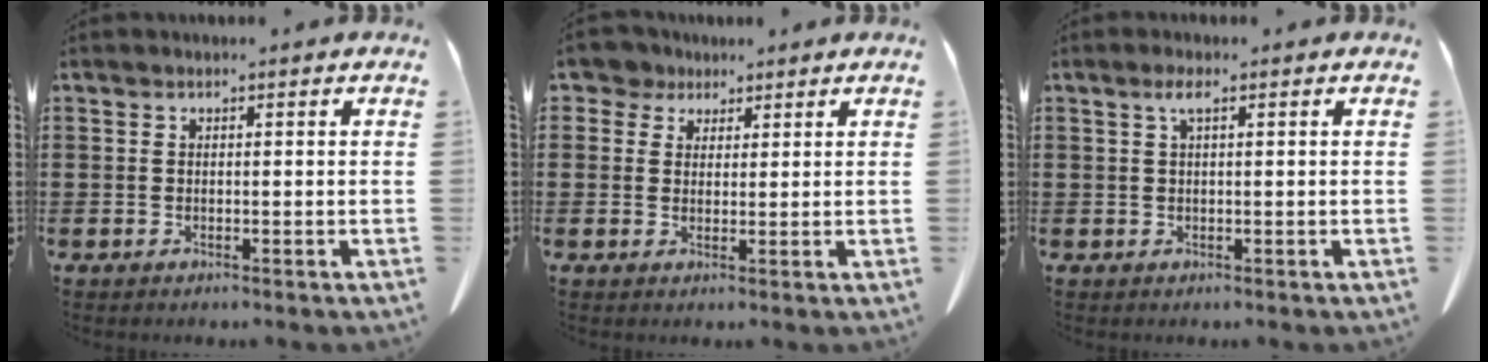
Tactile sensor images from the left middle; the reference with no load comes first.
{"total": 3.9, "force": [2.6, 2.7, 1.0], "torque": [-0.033, 0.004, 0.046]}
{"total": 1.9, "force": [0.6, 0.4, 1.8], "torque": [-0.037, 0.005, 0.010]}